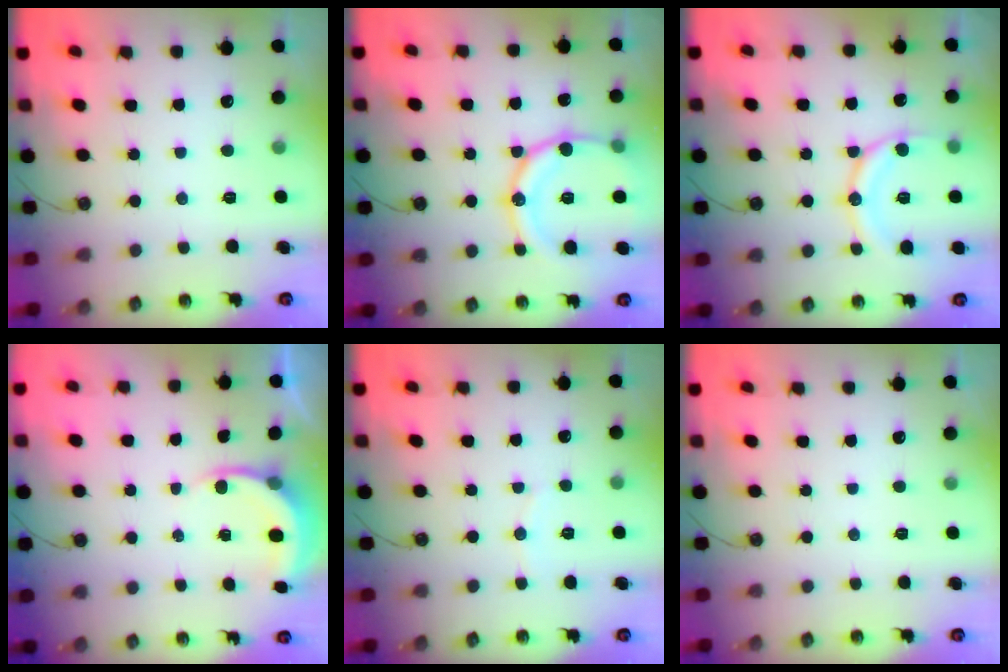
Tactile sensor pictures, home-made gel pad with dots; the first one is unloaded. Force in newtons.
{"total": 18.2, "press": 17.9, "slide": 3.3}
{"total": 13.5, "press": 13.4, "slide": 1.5}
{"total": 5.6, "press": 5.6, "slide": 0.5}
{"total": 3.6, "press": 3.6, "slide": 0.2}
{"total": 0.0}